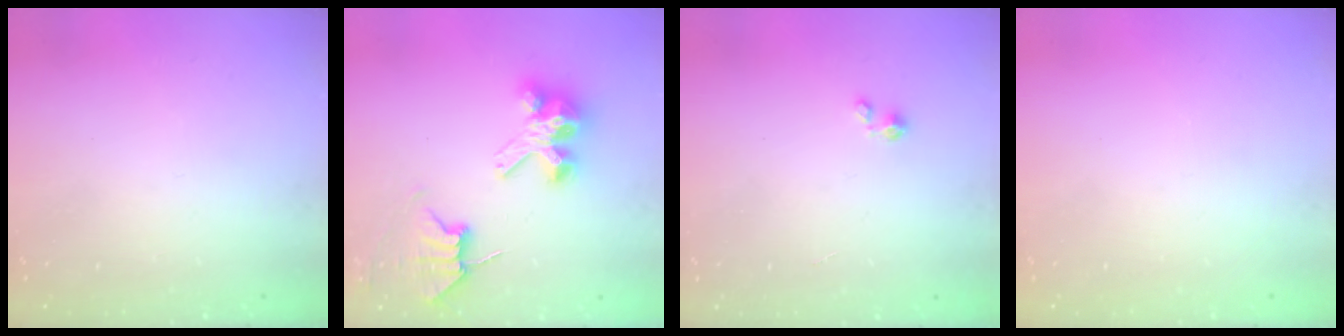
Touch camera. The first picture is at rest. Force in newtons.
{"total": 7.8, "press": 7.7, "slide": 1.0}
{"total": 0.0}
{"total": 0.0}